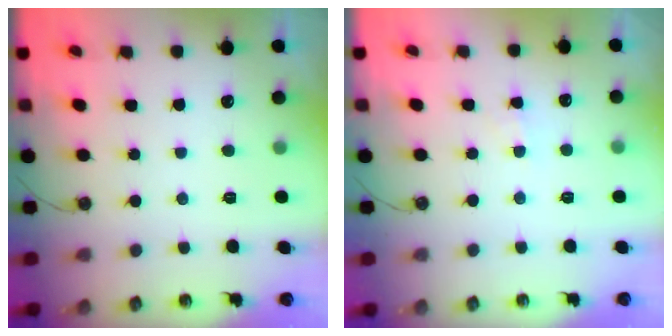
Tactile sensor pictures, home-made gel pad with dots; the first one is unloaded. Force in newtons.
{"total": 3.0, "press": 2.9, "slide": 0.5}